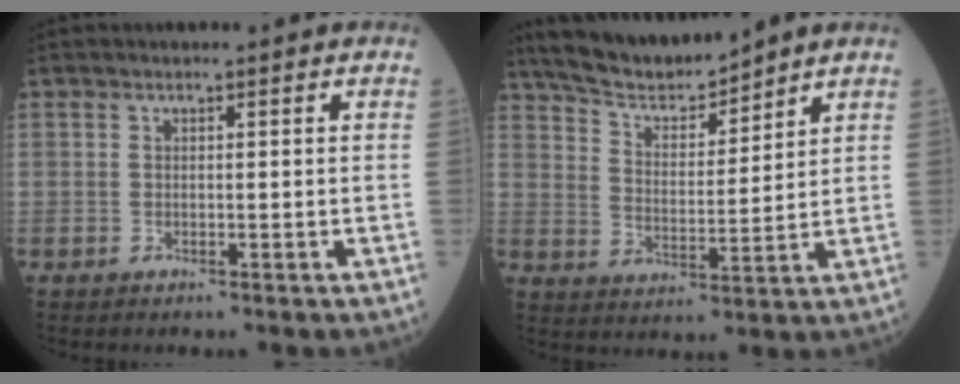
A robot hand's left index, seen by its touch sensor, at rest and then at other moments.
{"total": 10.5, "force": [9.8, 1.2, 3.5], "torque": [-0.067, 0.008, 0.184]}